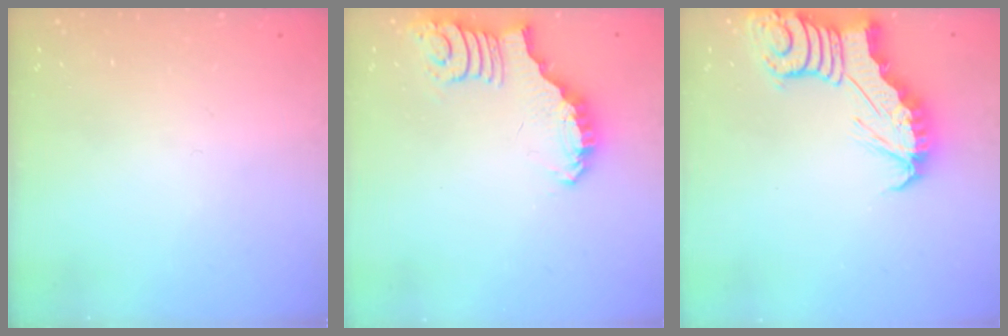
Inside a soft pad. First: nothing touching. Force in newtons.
{"total": 2.7, "press": 2.7, "slide": 0.1}
{"total": 6.8, "press": 6.8, "slide": 0.9}